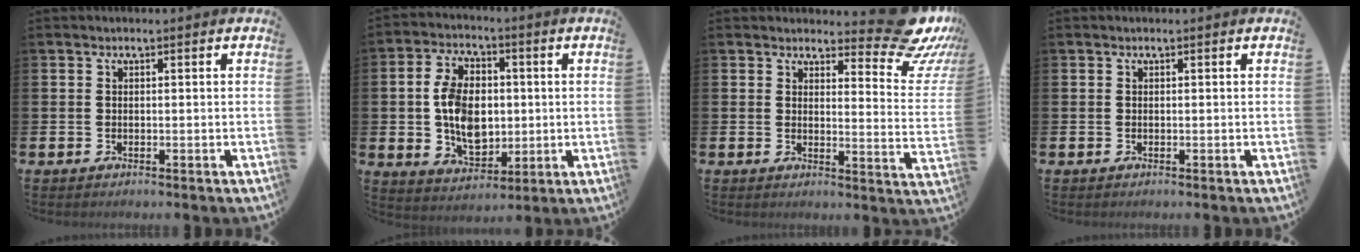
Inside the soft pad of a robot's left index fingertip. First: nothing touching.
{"total": 8.6, "force": [0.4, 5.9, 6.2], "torque": [-0.128, 0.017, 0.005]}
{"total": 8.7, "force": [7.0, 2.9, 4.3], "torque": [-0.050, -0.057, 0.117]}
{"total": 0.0}